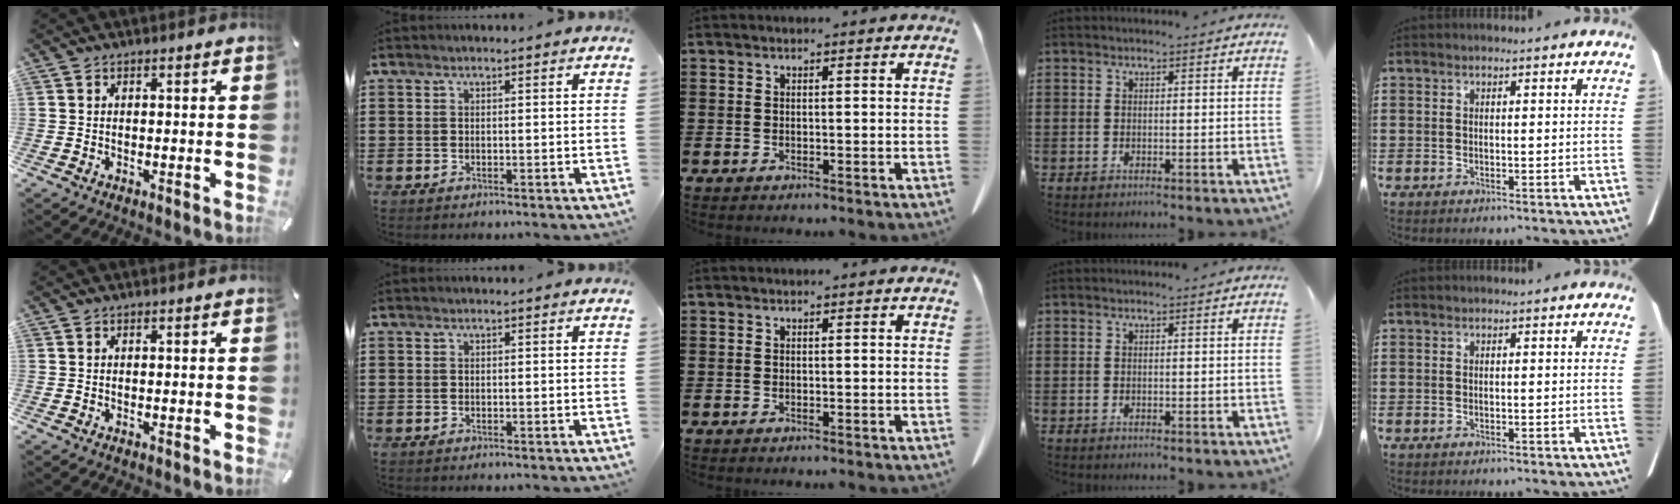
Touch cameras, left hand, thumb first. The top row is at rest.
{}